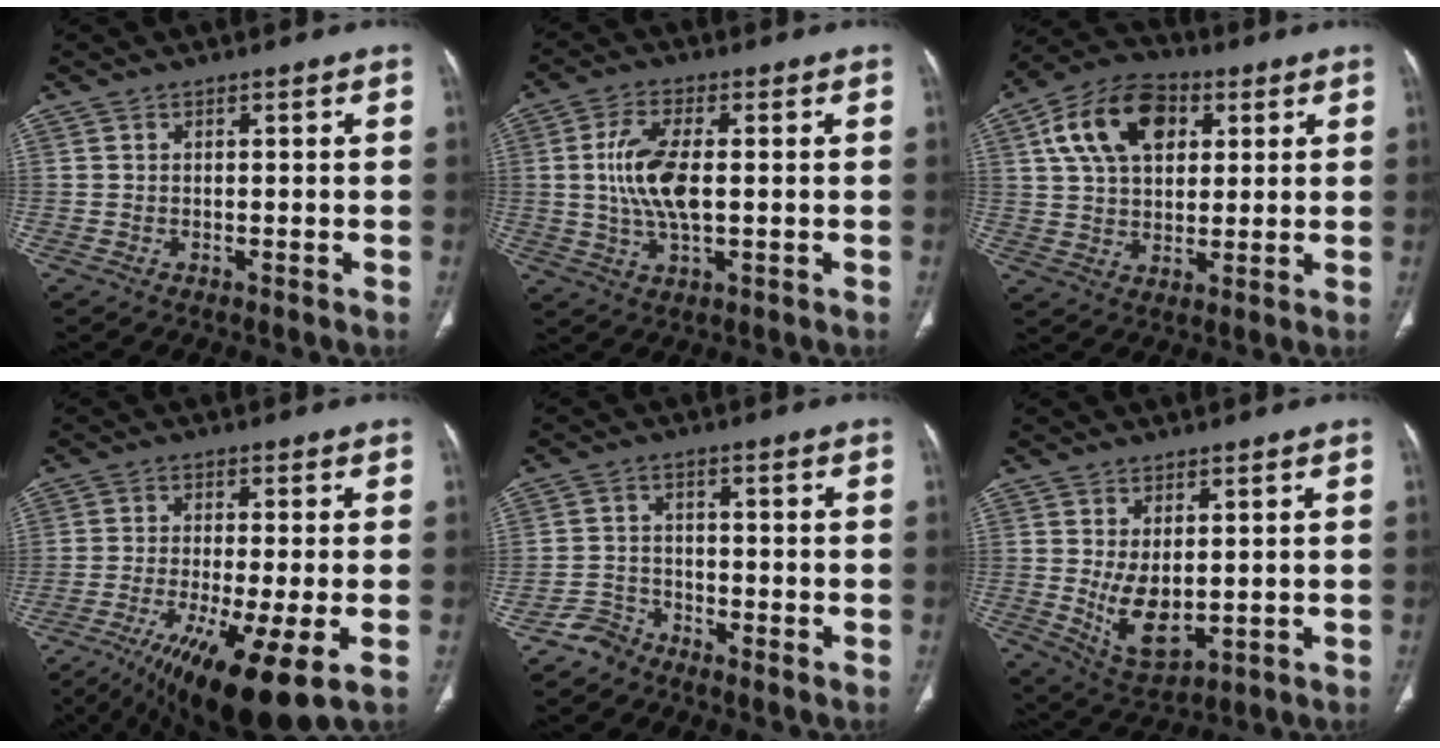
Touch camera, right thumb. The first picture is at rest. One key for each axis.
{"total": 10.0, "fx": 0.5, "fy": 4.3, "fz": 9.0, "tx": -0.194, "ty": -0.002, "tz": 0.011}
{"total": 15.3, "fx": 5.2, "fy": 9.8, "fz": 10.5, "tx": -0.168, "ty": 0.004, "tz": 0.088}
{"total": 15.9, "fx": -7.6, "fy": 2.9, "fz": 13.6, "tx": -0.223, "ty": -0.019, "tz": -0.120}
{"total": 3.3, "fx": -3.0, "fy": 1.5, "fz": -0.3, "tx": 0.014, "ty": 0.013, "tz": -0.062}
{"total": 8.4, "fx": 0.1, "fy": 4.4, "fz": 7.1, "tx": -0.112, "ty": -0.020, "tz": 0.024}